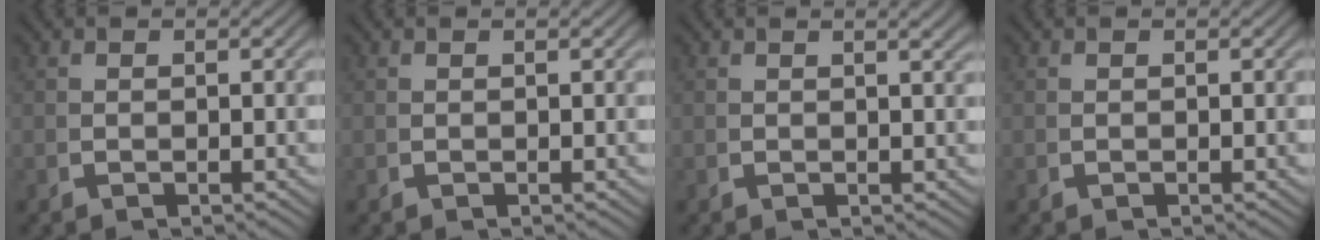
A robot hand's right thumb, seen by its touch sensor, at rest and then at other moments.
{"total": 0.0}
{"total": 1.0, "force": [0.6, 0.0, 0.8], "torque": [-0.013, 0.002, 0.010]}
{"total": 0.0}